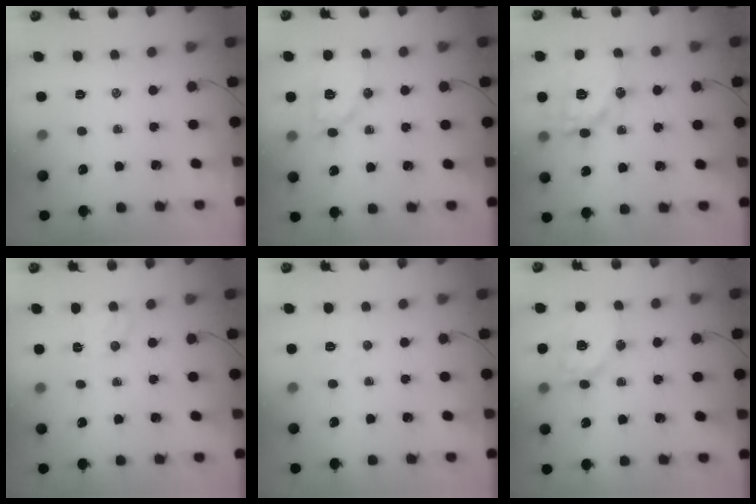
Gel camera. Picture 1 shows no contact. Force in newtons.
{"total": 10.8, "press": 10.7, "slide": 0.9}
{"total": 15.6, "press": 15.5, "slide": 1.5}
{"total": 6.7, "press": 6.6, "slide": 1.5}
{"total": 3.7, "press": 3.7, "slide": 0.8}
{"total": 13.2, "press": 13.0, "slide": 2.3}